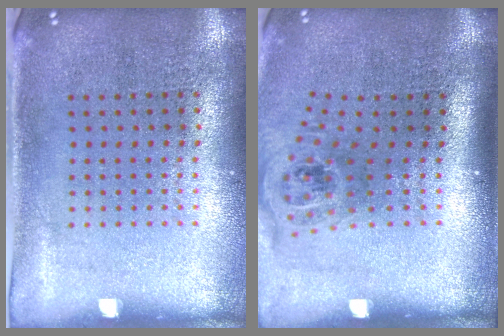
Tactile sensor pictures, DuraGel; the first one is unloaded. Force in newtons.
{"total": 1.5, "press": 1.1, "slide": 1.0}